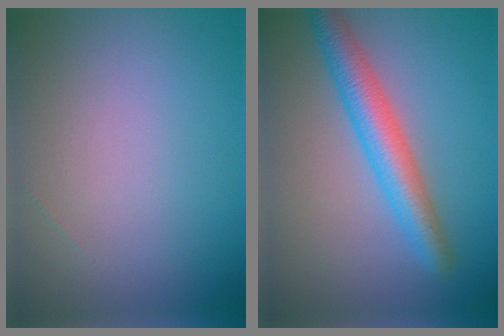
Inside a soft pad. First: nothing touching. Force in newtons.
{"total": 4.6, "press": 4.6, "slide": 0.1}